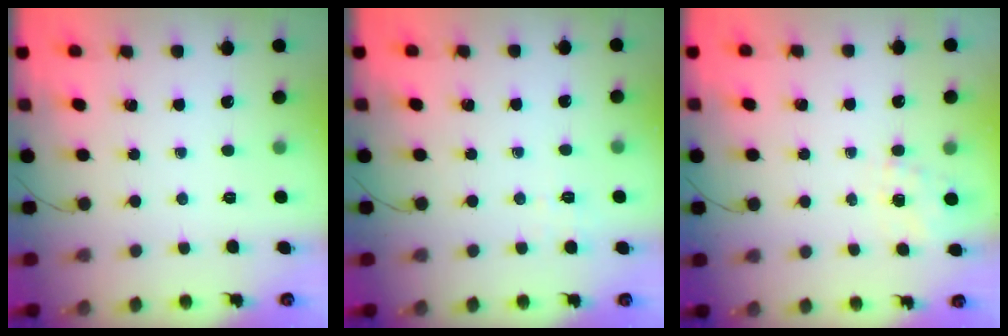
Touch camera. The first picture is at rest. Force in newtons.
{"total": 2.2, "press": 1.7, "slide": 1.5}
{"total": 1.4, "press": 0.8, "slide": 1.1}